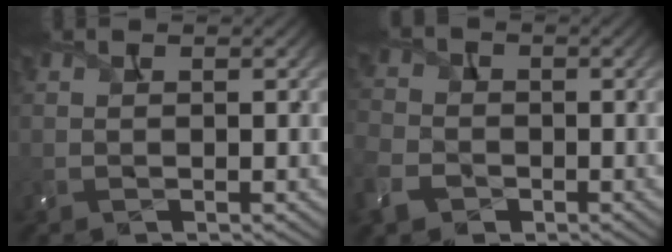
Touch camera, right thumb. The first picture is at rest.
{"total": 6.1, "force": [-3.0, 4.5, 2.8], "torque": [-0.090, -0.012, -0.074]}